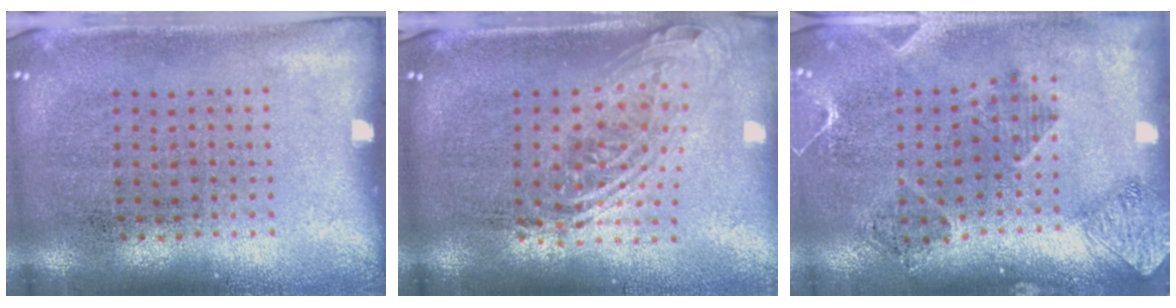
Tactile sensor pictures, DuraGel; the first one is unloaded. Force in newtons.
{"total": 2.1, "press": 1.5, "slide": 1.4}
{"total": 1.5, "press": 1.4, "slide": 0.5}